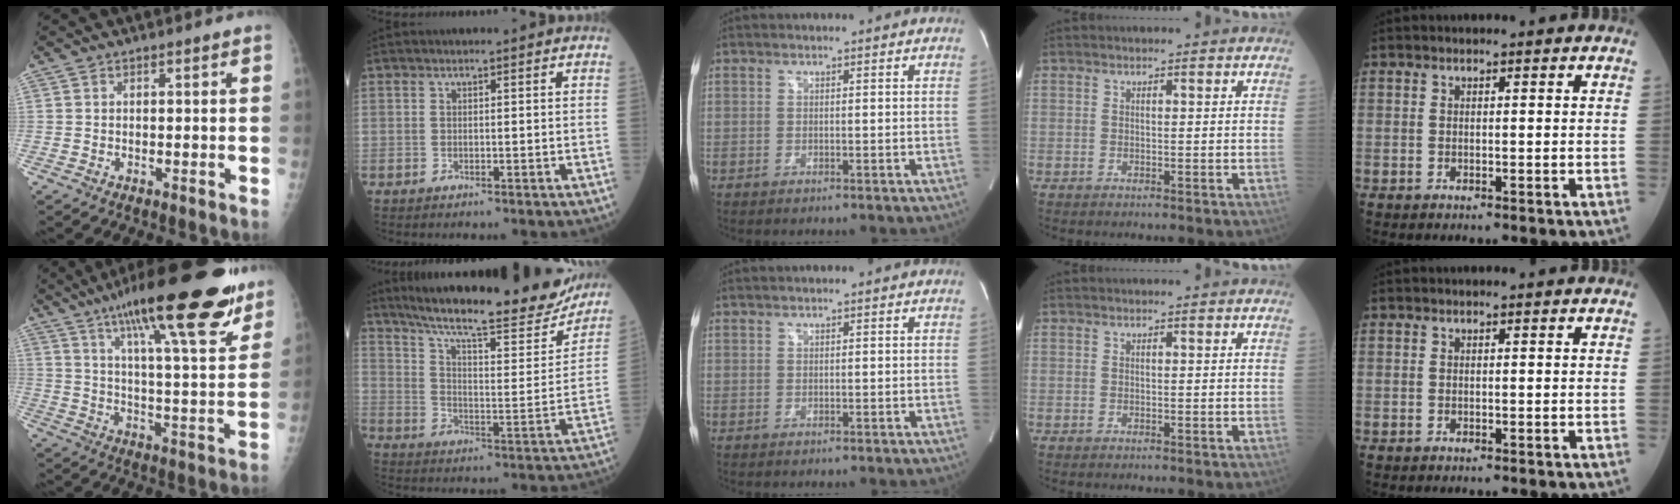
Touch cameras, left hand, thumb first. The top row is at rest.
{"thumb": {"total": 25.4, "force": [16.3, 5.6, 18.6], "torque": [-0.260, -0.042, 0.247]}, "index": {"total": 25.7, "force": [21.8, 4.0, 12.9], "torque": [-0.203, -0.023, 0.299]}, "middle": {"total": 0.8, "force": [0.7, -0.1, 0.4], "torque": [-0.011, 0.008, 0.017]}}